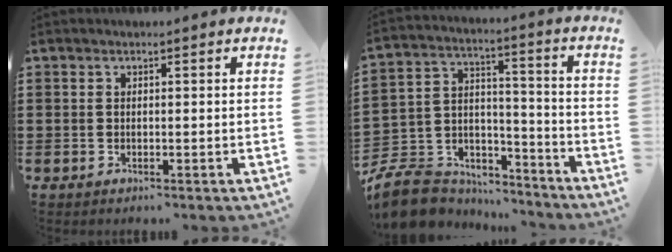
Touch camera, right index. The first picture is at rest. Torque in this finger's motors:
{"motor_torque": [-2.14, 0.00, -1.05, -0.21]}